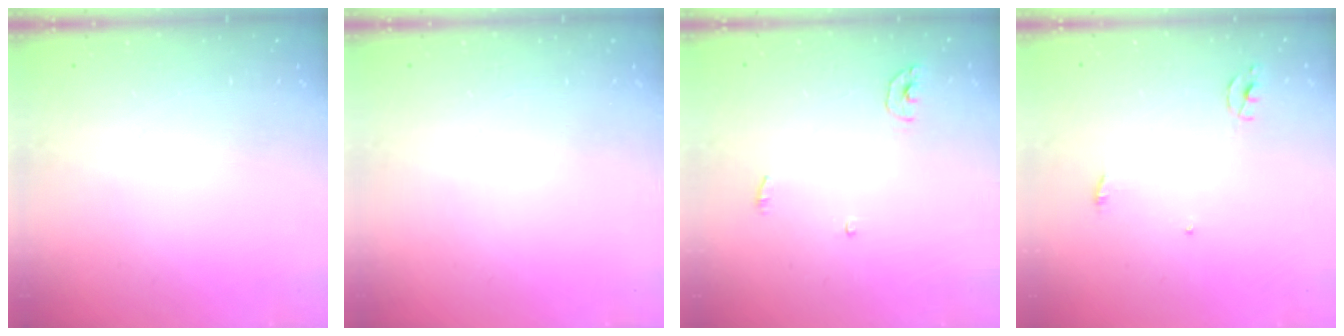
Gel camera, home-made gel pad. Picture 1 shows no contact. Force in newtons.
{"total": 0.0}
{"total": 3.7, "press": 3.6, "slide": 0.3}
{"total": 2.3, "press": 2.3, "slide": 0.1}